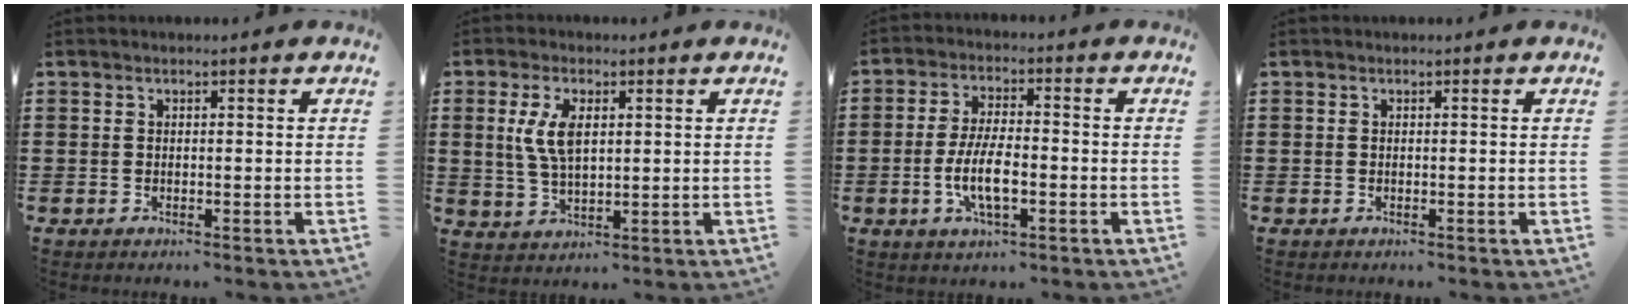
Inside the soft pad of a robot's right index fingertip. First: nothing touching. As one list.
[{"total": 6.2, "force": [1.5, 2.9, 5.3], "torque": [-0.118, 0.006, 0.022]}, {"total": 7.0, "force": [-1.9, 2.4, 6.2], "torque": [-0.139, -0.007, -0.042]}, {"total": 0.0}]